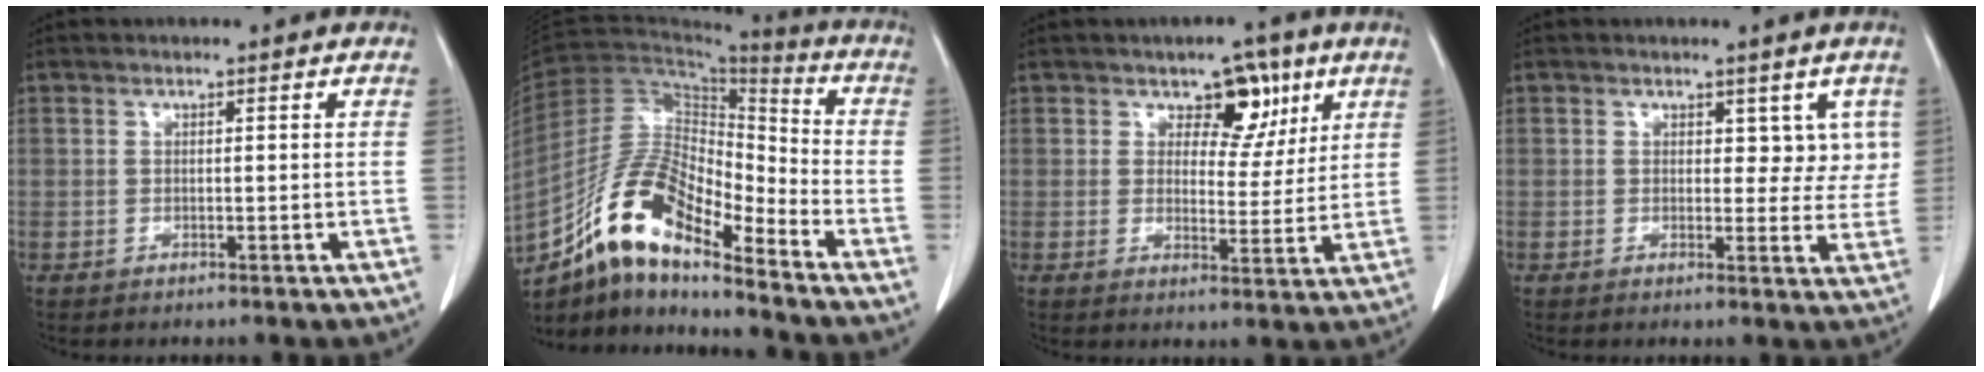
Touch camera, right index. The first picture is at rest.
{"total": 13.7, "force": [-10.3, 3.8, 8.3], "torque": [-0.158, 0.030, -0.187]}
{"total": 6.6, "force": [3.6, 3.9, 3.9], "torque": [-0.039, 0.005, 0.053]}
{"total": 4.2, "force": [2.0, 2.6, 2.5], "torque": [-0.008, 0.001, 0.023]}